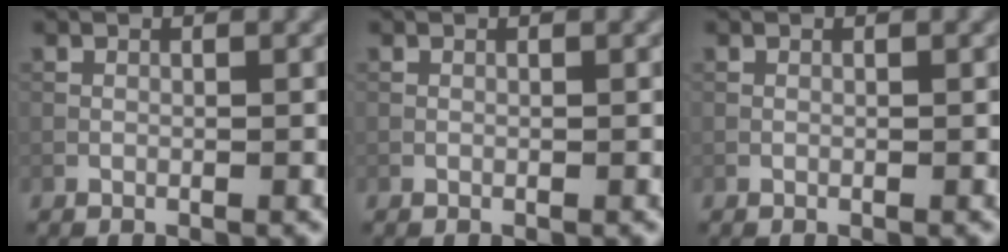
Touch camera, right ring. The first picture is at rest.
{"total": 0.0}
{"total": 0.0}